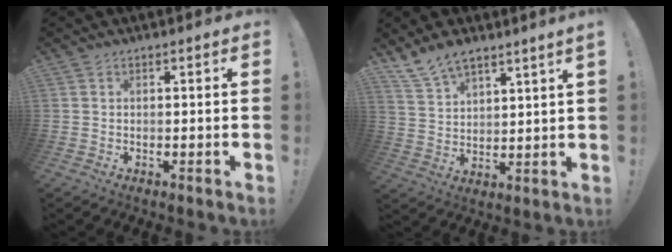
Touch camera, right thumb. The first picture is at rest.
{"total": 7.5, "force": [6.8, 1.5, 2.7], "torque": [-0.063, -0.038, 0.130]}